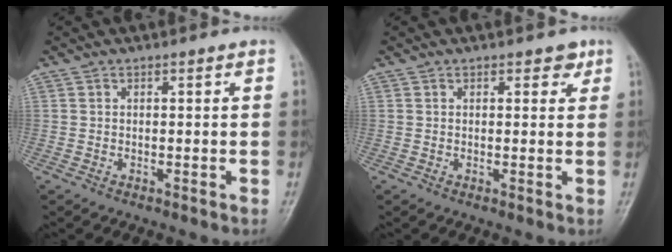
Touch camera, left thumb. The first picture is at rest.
{"total": 2.2, "force": [1.3, 1.3, 1.2], "torque": [0.001, -0.004, 0.014]}